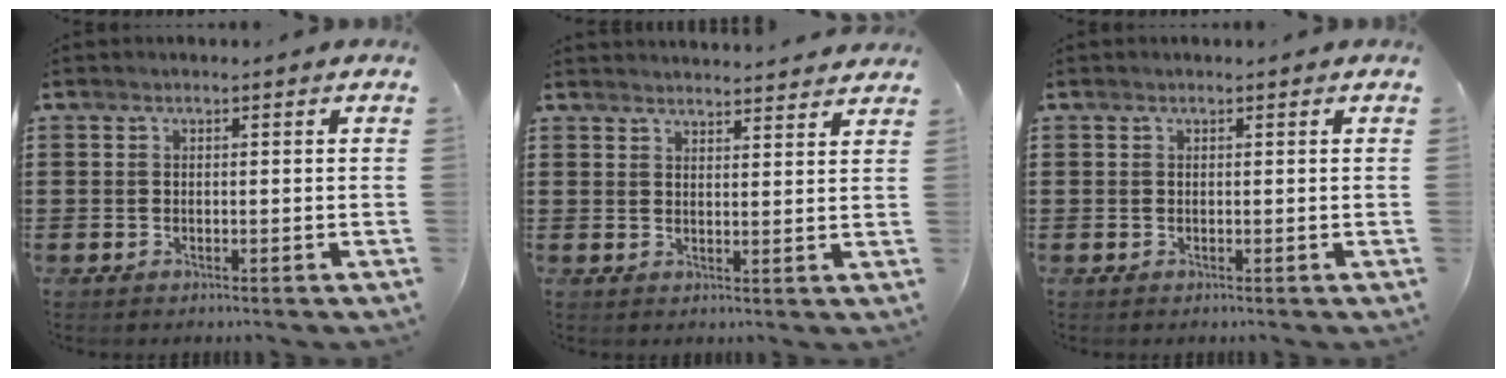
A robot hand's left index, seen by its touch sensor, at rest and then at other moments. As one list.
[{"total": 2.8, "force": [2.8, -0.3, -0.1], "torque": [0.002, -0.015, 0.051]}, {"total": 0.0}]